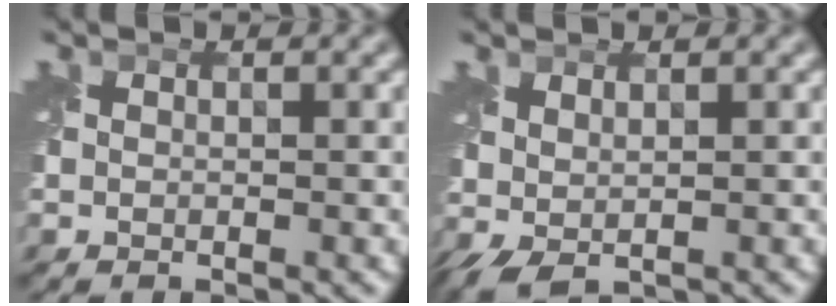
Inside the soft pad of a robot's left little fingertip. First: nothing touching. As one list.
[{"total": 1.8, "force": [0.4, 0.9, 1.5], "torque": [-0.036, 0.000, 0.012]}]